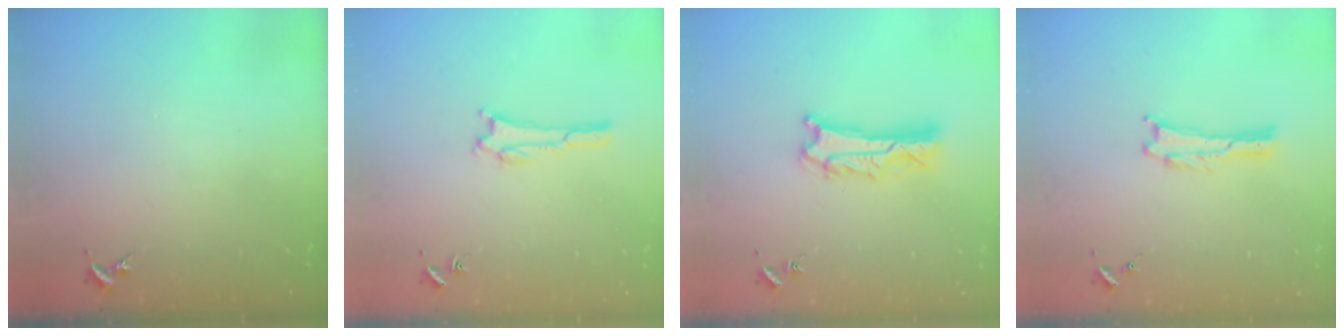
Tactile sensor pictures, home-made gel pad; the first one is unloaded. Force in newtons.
{"total": 1.5, "press": 1.5, "slide": 0.2}
{"total": 5.0, "press": 4.9, "slide": 0.5}
{"total": 0.0}